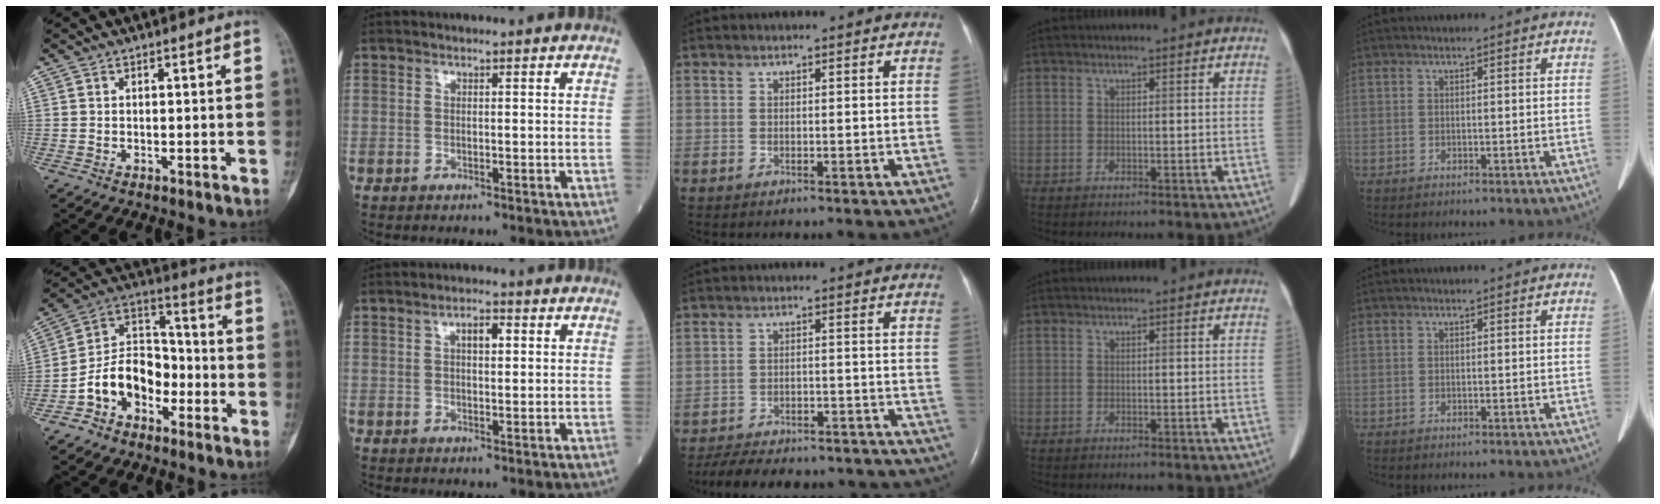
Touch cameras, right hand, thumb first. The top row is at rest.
{"thumb": {"total": 12.3, "force": [-5.1, 8.7, 7.0], "torque": [-0.097, 0.064, -0.101]}, "index": {"total": 3.1, "force": [0.9, 1.2, 2.7], "torque": [-0.048, 0.005, 0.014]}, "middle": {"total": 20.6, "force": [-18.6, 5.4, 7.0], "torque": [-0.130, -0.007, -0.240]}}